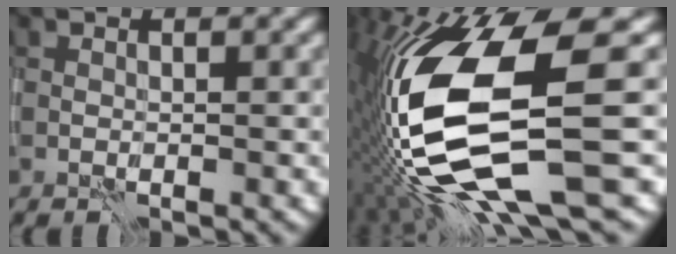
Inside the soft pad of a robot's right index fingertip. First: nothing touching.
{"total": 16.6, "force": [-1.9, 4.6, 15.8], "torque": [-0.316, -0.034, -0.015]}